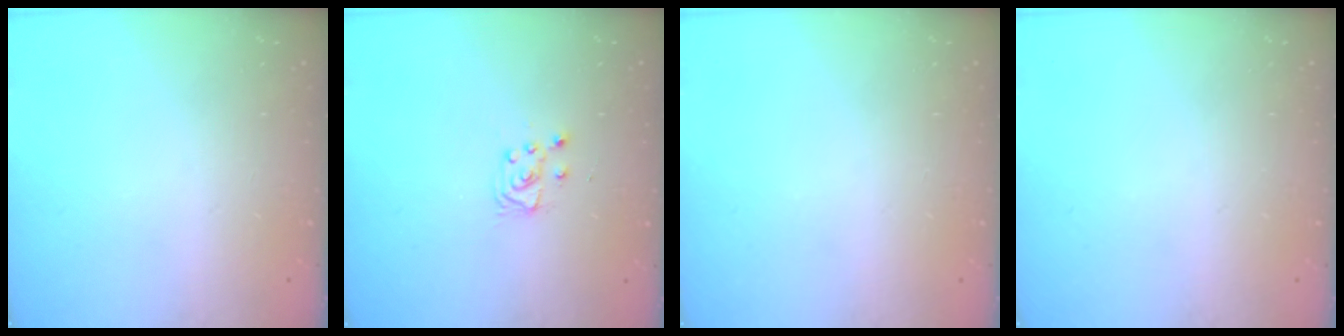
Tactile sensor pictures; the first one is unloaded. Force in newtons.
{"total": 4.9, "press": 4.9, "slide": 0.5}
{"total": 0.0}
{"total": 0.0}